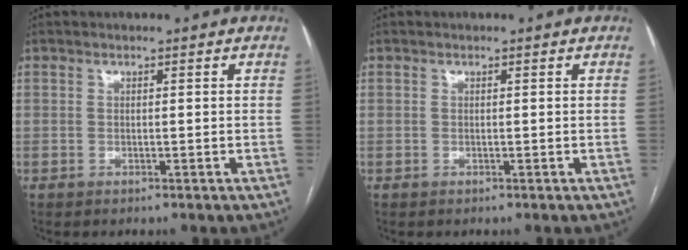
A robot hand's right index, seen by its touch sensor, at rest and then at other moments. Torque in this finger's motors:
{"motor_torque": [-0.03, -0.03, 0.00, 0.00]}